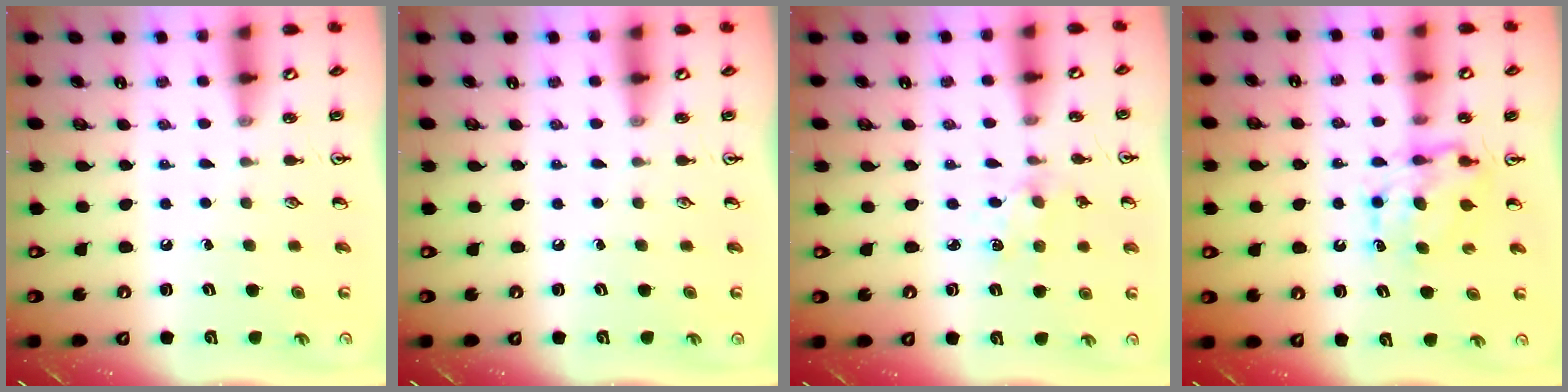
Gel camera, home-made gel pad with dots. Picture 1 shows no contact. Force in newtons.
{"total": 0.0}
{"total": 1.9, "press": 1.8, "slide": 0.2}
{"total": 7.6, "press": 7.6, "slide": 0.2}